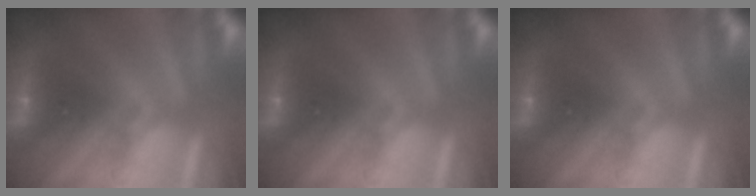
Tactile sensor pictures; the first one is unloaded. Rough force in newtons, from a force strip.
{"total": 0.0}
{"total": 0.0}